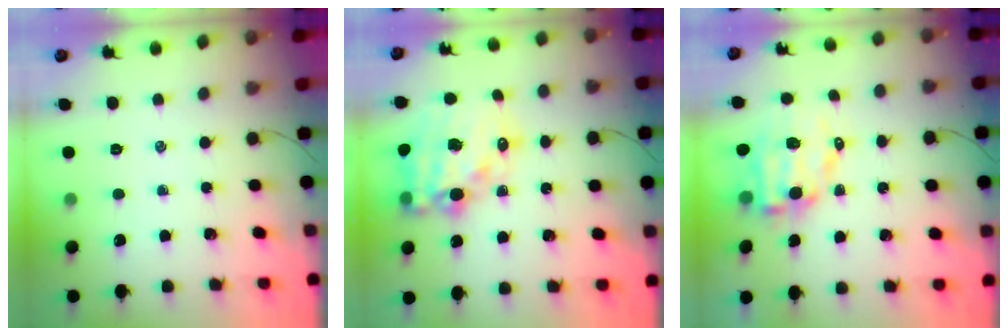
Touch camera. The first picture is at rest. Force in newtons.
{"total": 19.2, "press": 18.7, "slide": 4.1}
{"total": 8.6, "press": 8.3, "slide": 2.1}